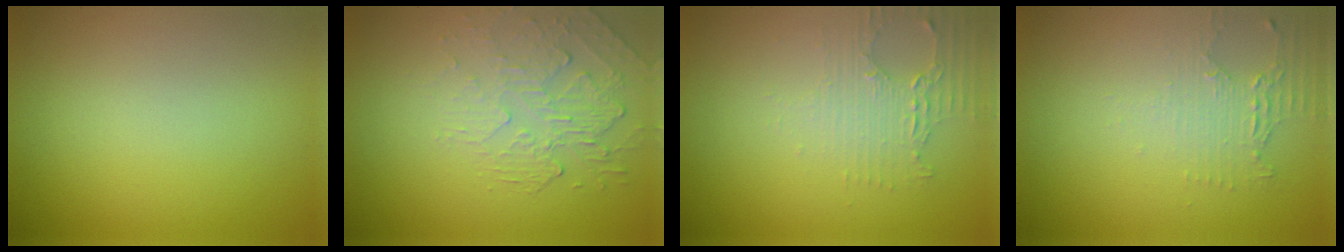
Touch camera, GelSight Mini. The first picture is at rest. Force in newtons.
{"total": 2.2, "press": 1.4, "slide": 1.7}
{"total": 2.4, "press": 2.3, "slide": 0.9}
{"total": 2.3, "press": 1.6, "slide": 1.6}